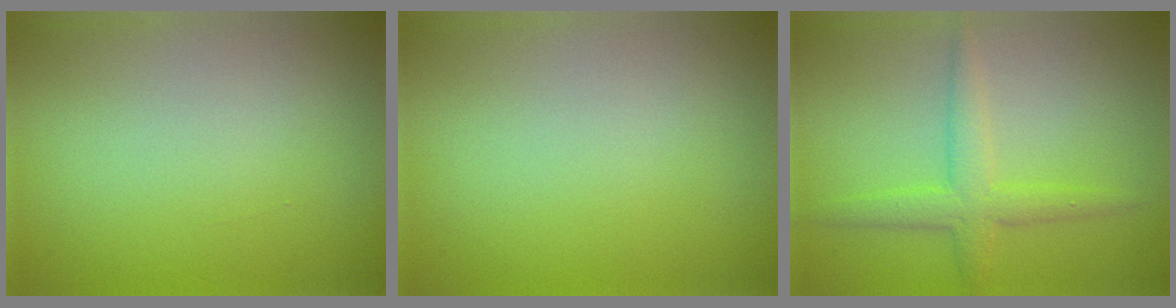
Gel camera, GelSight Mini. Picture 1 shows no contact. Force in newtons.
{"total": 0.0}
{"total": 3.0, "press": 3.0, "slide": 0.1}